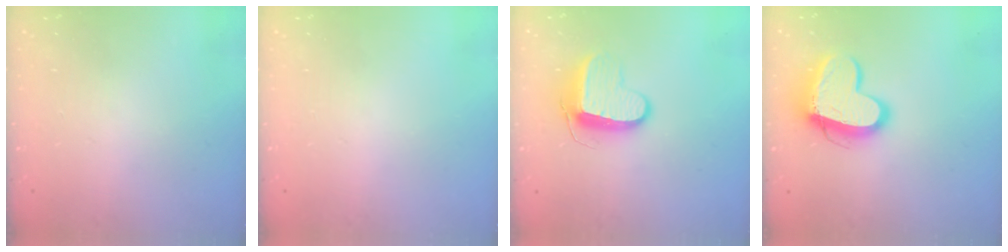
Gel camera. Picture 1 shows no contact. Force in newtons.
{"total": 0.0}
{"total": 10.3, "press": 10.3, "slide": 0.4}
{"total": 13.7, "press": 13.6, "slide": 1.3}